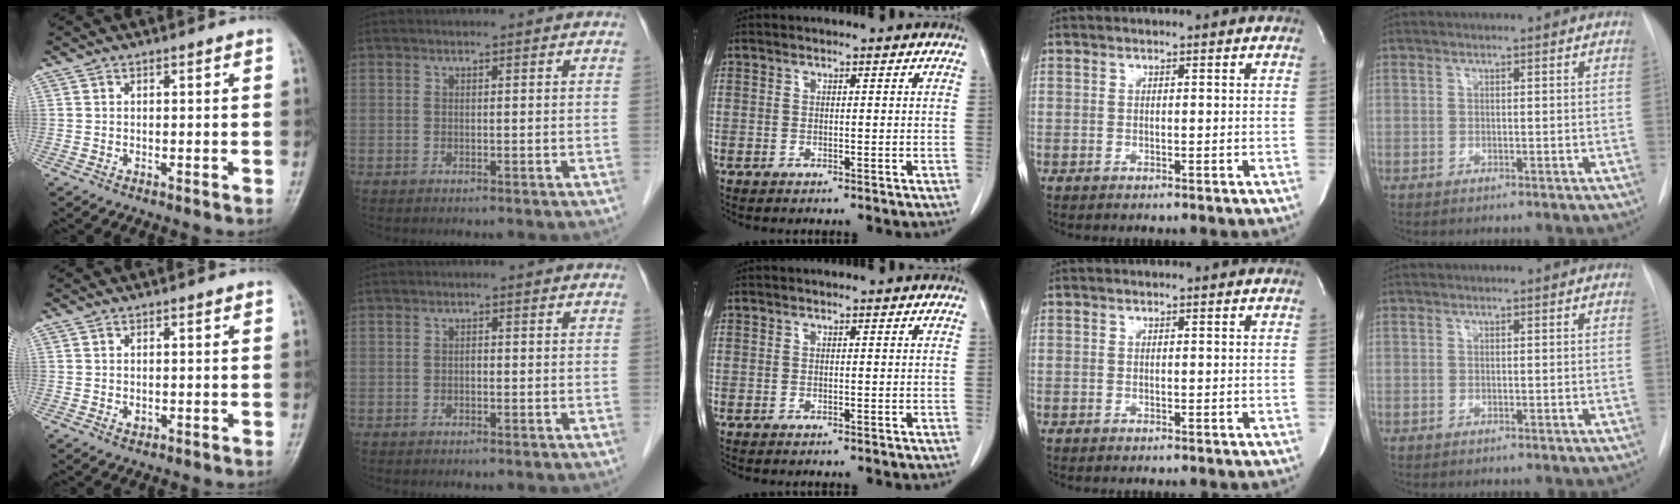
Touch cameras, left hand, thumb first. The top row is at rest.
{"thumb": {"total": 0.9, "force": [0.1, 0.8, 0.6], "torque": [-0.007, -0.001, 0.004]}, "index": {"total": 0.6, "force": [-0.1, 0.3, 0.5], "torque": [-0.008, 0.002, -0.003]}}